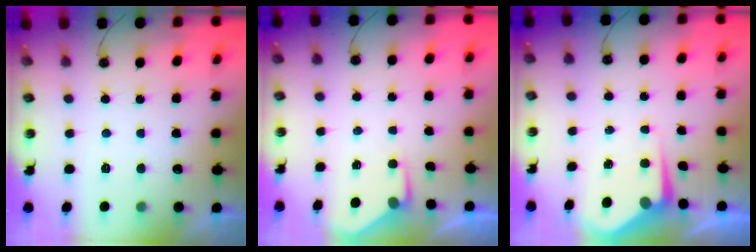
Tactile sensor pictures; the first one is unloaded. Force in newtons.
{"total": 3.5, "press": 3.5, "slide": 0.5}
{"total": 5.0, "press": 5.0, "slide": 0.4}